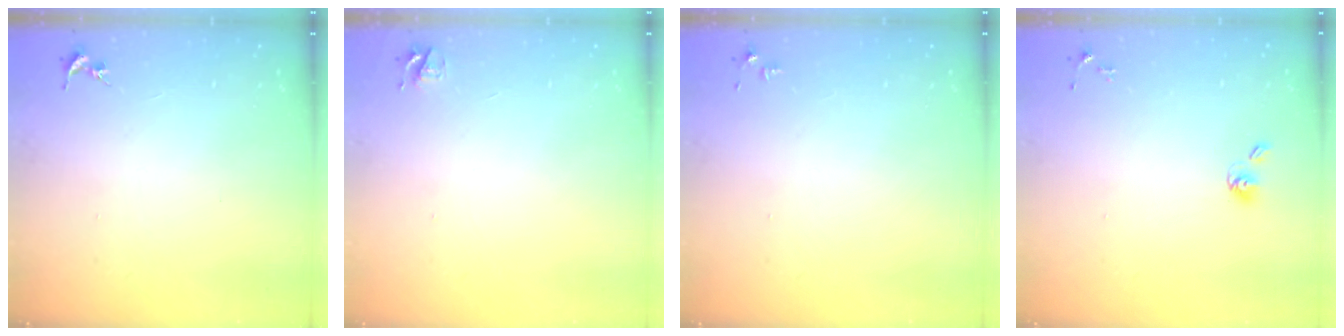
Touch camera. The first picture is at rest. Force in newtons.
{"total": 4.7, "press": 4.7, "slide": 0.6}
{"total": 2.8, "press": 2.8, "slide": 0.4}
{"total": 5.6, "press": 5.1, "slide": 2.3}